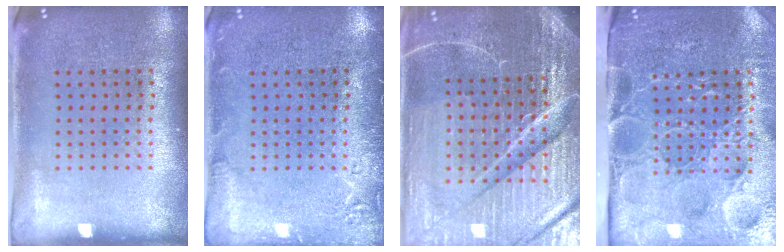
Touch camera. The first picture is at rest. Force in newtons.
{"total": 2.0, "press": 2.0, "slide": 0.4}
{"total": 6.5, "press": 5.8, "slide": 3.0}
{"total": 5.0, "press": 4.1, "slide": 2.8}